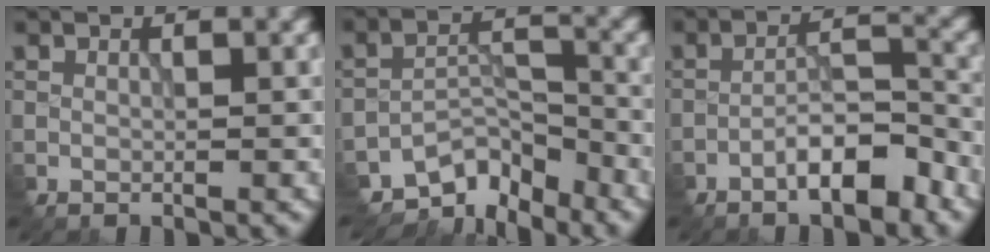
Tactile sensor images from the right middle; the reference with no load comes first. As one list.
[{"total": 5.6, "force": [-4.9, 2.2, 1.5], "torque": [-0.011, 0.000, -0.091]}, {"total": 4.8, "force": [-3.3, 1.4, 3.2], "torque": [-0.049, 0.014, -0.056]}]